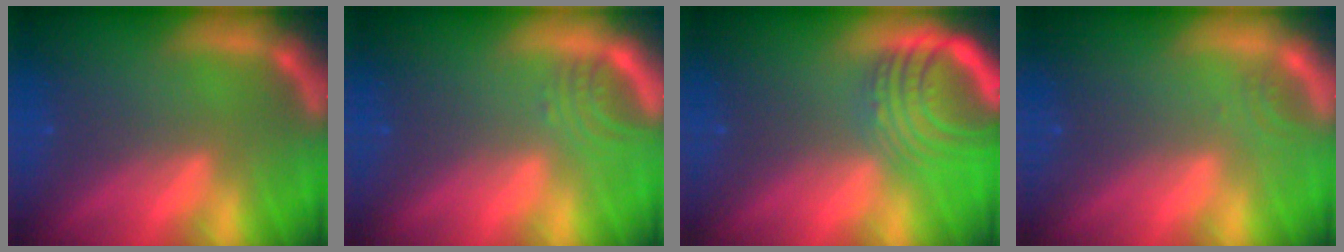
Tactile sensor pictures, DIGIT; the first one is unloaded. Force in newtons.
{"total": 2.5}
{"total": 8.1}
{"total": 1.0}